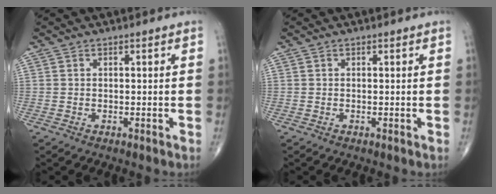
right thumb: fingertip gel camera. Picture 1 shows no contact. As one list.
[{"total": 0.0}]